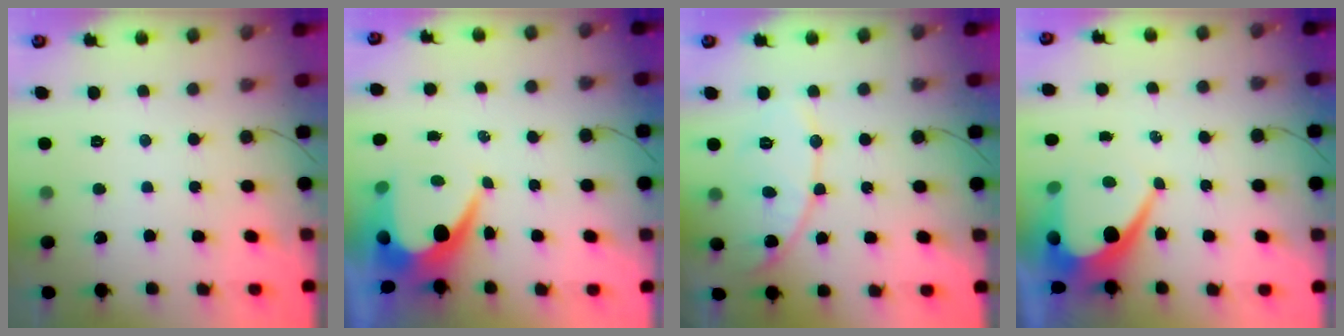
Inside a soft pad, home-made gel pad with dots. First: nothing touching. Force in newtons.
{"total": 7.9, "press": 7.9, "slide": 0.8}
{"total": 9.3, "press": 9.3, "slide": 0.8}
{"total": 9.6, "press": 9.5, "slide": 0.8}